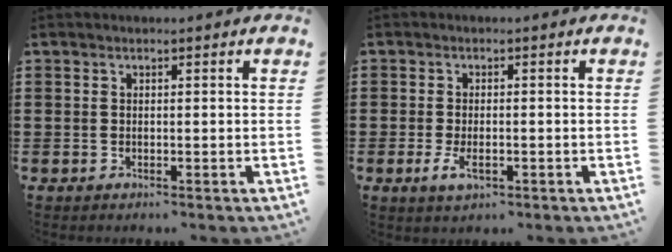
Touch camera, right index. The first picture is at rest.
{"total": 2.6, "force": [-0.8, 1.2, 2.2], "torque": [-0.047, -0.002, -0.015]}